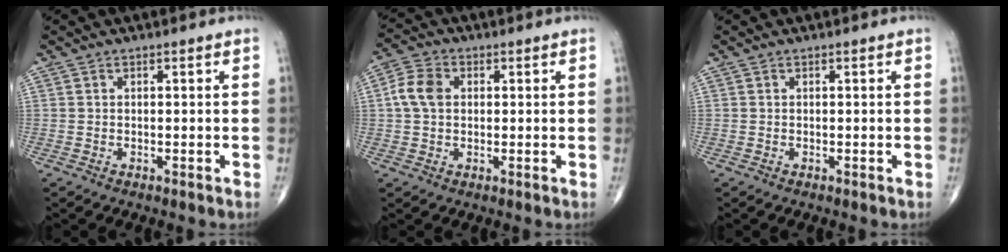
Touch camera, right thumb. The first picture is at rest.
{"total": 6.0, "force": [0.8, 4.4, 4.0], "torque": [-0.080, 0.012, 0.009]}
{"total": 0.0}